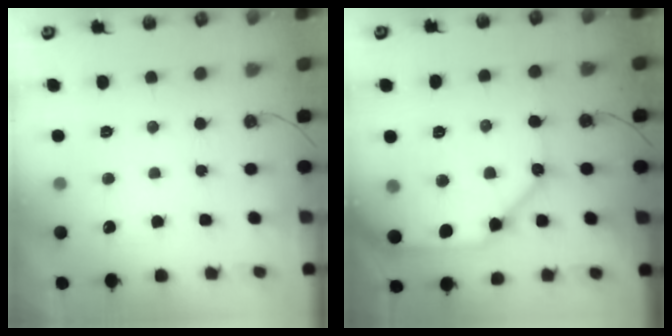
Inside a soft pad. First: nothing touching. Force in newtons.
{"total": 16.2, "press": 16.1, "slide": 1.8}